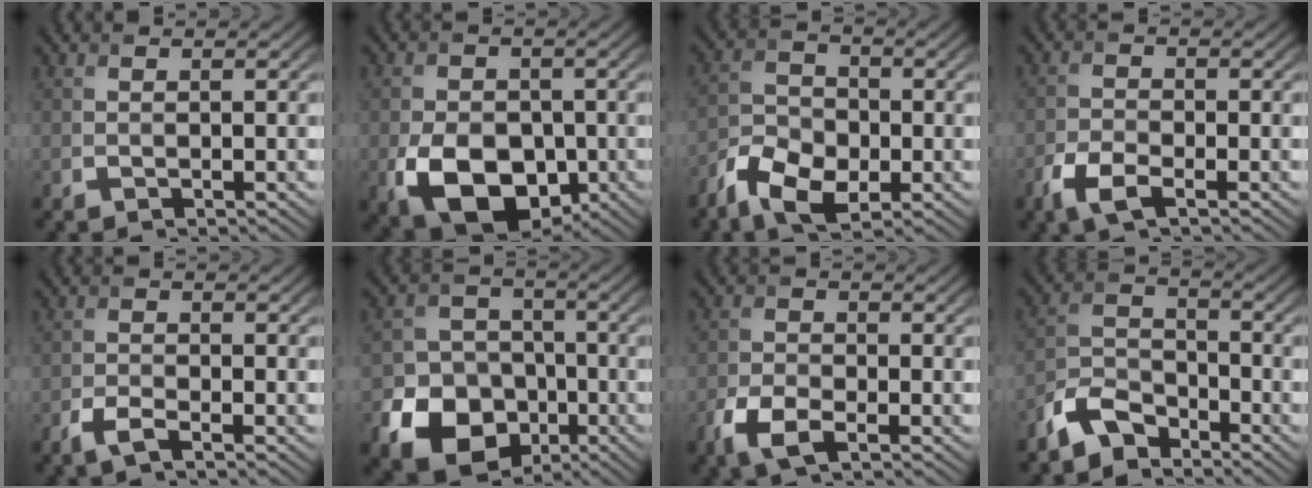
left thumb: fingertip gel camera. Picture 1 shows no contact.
{"total": 10.3, "force": [-3.2, 7.2, 6.7], "torque": [-0.138, -0.035, -0.053]}
{"total": 7.7, "force": [-4.3, 4.5, 4.5], "torque": [-0.099, -0.010, -0.088]}
{"total": 4.2, "force": [-2.4, 1.8, 2.9], "torque": [-0.068, -0.006, -0.056]}
{"total": 2.4, "force": [-1.7, 0.7, 1.6], "torque": [-0.041, -0.002, -0.039]}
{"total": 13.9, "force": [-5.9, 11.5, 5.1], "torque": [-0.117, -0.057, -0.116]}
{"total": 4.8, "force": [-2.6, 2.4, 3.2], "torque": [-0.075, -0.008, -0.058]}
{"total": 6.0, "force": [-4.8, 2.7, 2.4], "torque": [-0.054, -0.002, -0.116]}